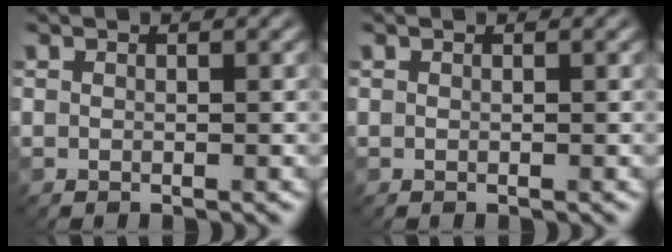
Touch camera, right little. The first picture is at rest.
{"total": 0.0}